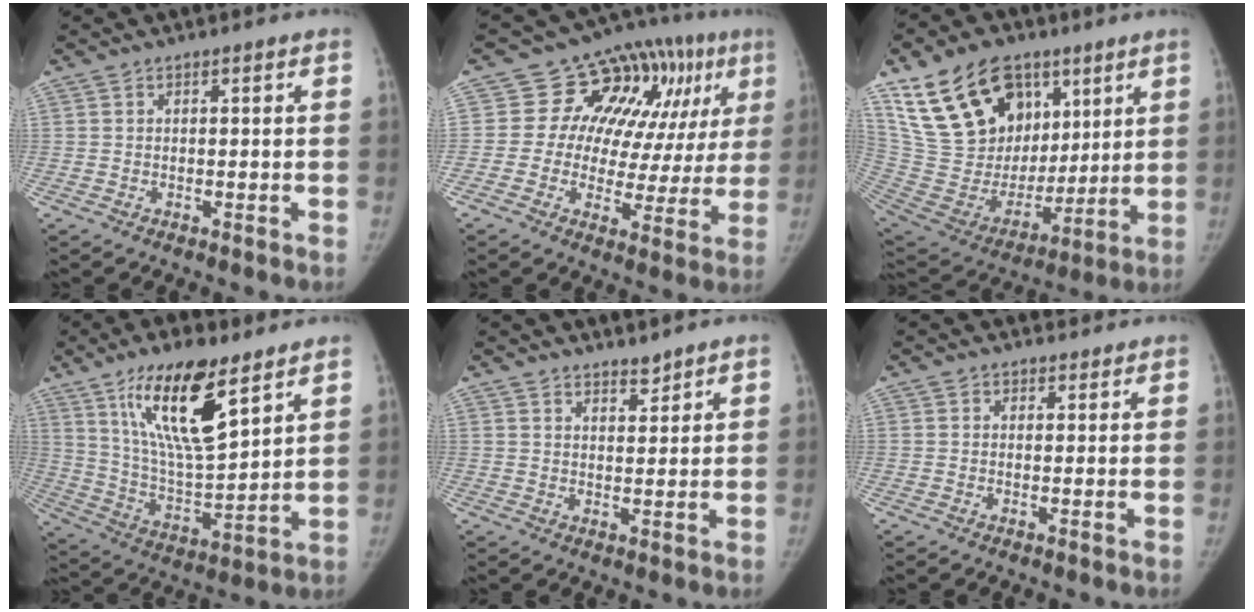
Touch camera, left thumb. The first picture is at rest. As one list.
[{"total": 17.7, "force": [6.0, 11.6, 11.9], "torque": [-0.089, 0.016, 0.079]}, {"total": 25.7, "force": [13.1, 16.7, 14.5], "torque": [-0.240, -0.020, 0.249]}, {"total": 18.2, "force": [10.4, 5.7, 13.9], "torque": [-0.227, -0.054, 0.198]}, {"total": 2.9, "force": [2.7, 0.8, 0.8], "torque": [0.000, -0.023, 0.044]}, {"total": 1.4, "force": [1.1, 0.9, -0.2], "torque": [0.020, -0.005, 0.008]}]